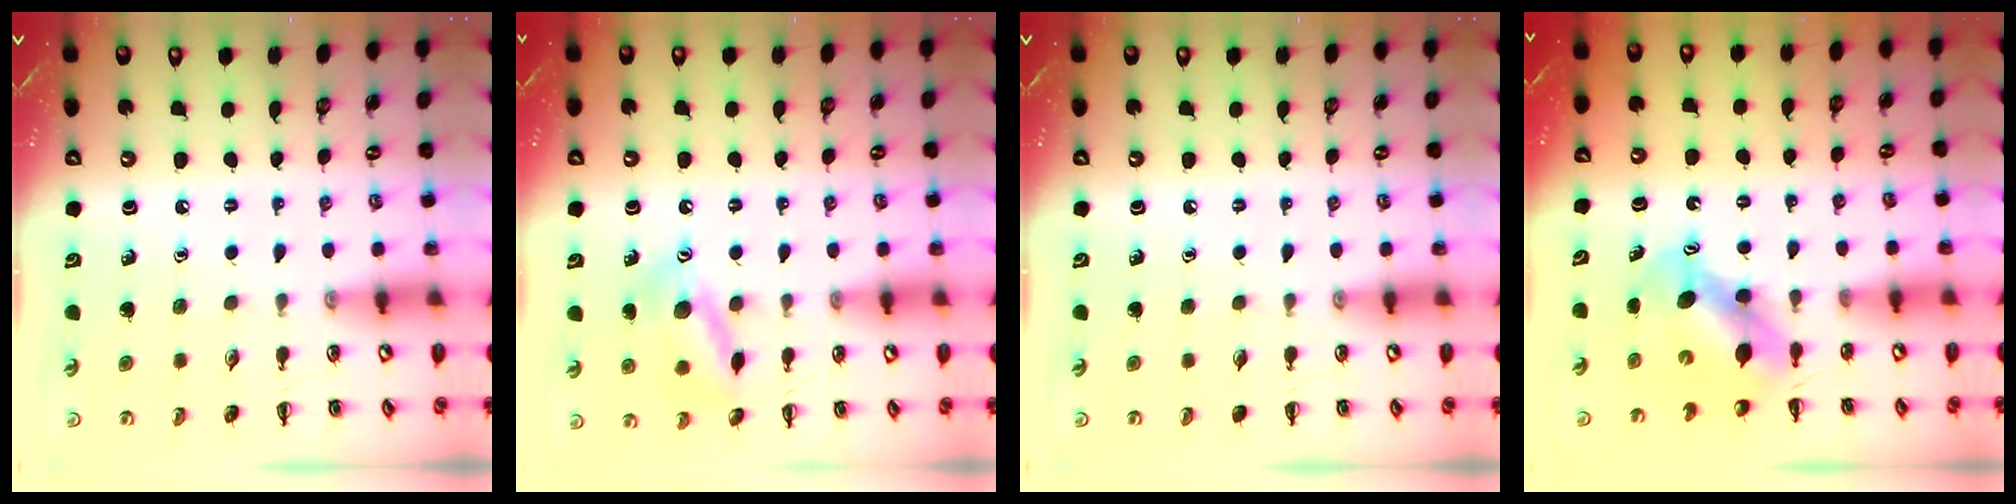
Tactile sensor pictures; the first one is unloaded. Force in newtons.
{"total": 13.7, "press": 13.7, "slide": 1.0}
{"total": 0.0}
{"total": 7.1, "press": 7.0, "slide": 1.4}